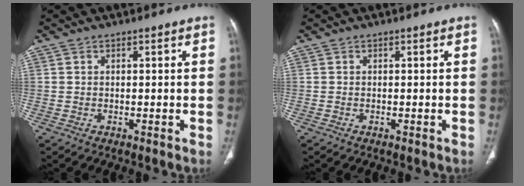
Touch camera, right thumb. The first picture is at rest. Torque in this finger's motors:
{"motor_torque": [-0.09, -0.16, 0.48, 0.30, 0.03]}